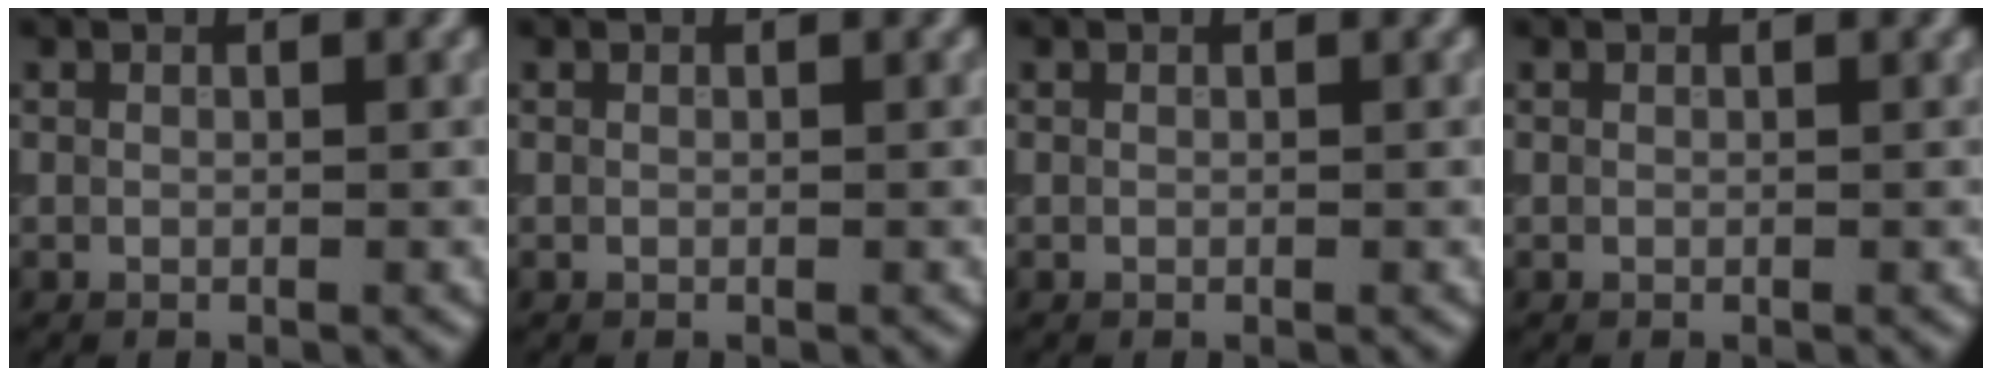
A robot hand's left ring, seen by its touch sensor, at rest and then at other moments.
{"total": 0.0}
{"total": 0.0}
{"total": 0.0}